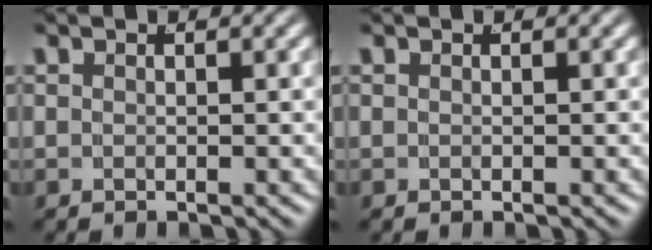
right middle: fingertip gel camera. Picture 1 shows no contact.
{"total": 0.0}